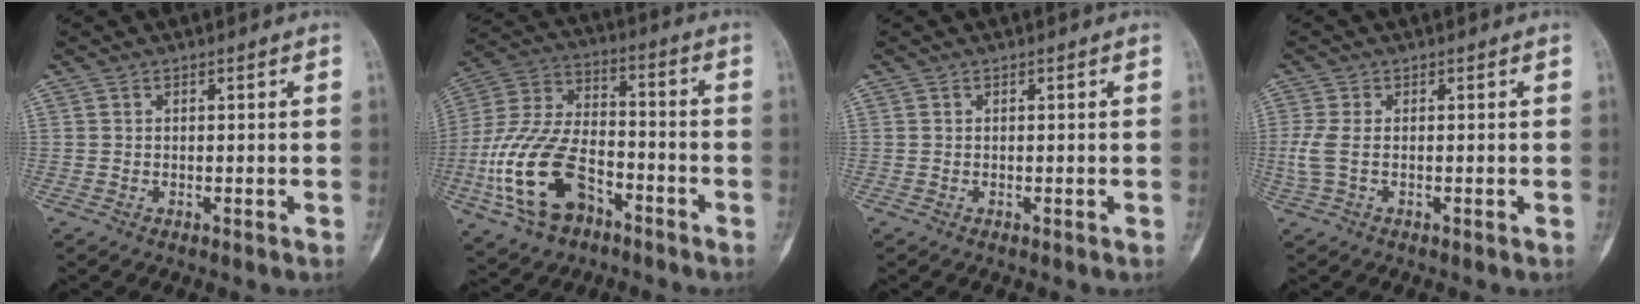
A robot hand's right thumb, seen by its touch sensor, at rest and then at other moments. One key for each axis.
{"total": 18.7, "fx": -7.6, "fy": 10.9, "fz": 13.2, "tx": -0.259, "ty": 0.042, "tz": -0.140}
{"total": 0.0}
{"total": 3.1, "fx": -0.3, "fy": 1.2, "fz": 2.9, "tx": -0.092, "ty": -0.003, "tz": -0.006}